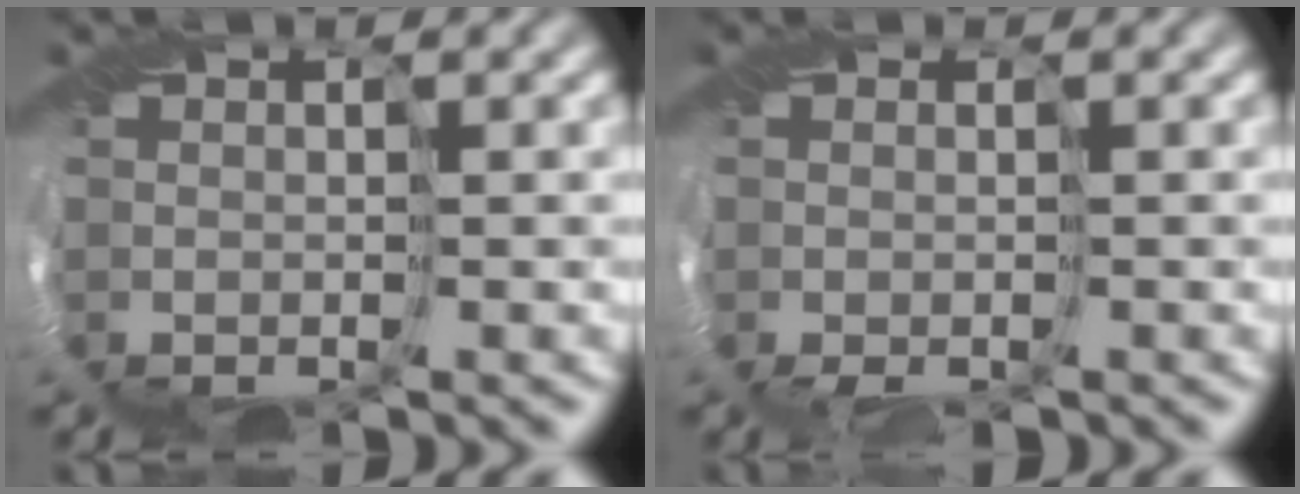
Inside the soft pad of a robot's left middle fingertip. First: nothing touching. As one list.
[{"total": 2.5, "force": [-2.4, -0.4, -0.6], "torque": [-0.006, -0.025, -0.019]}]